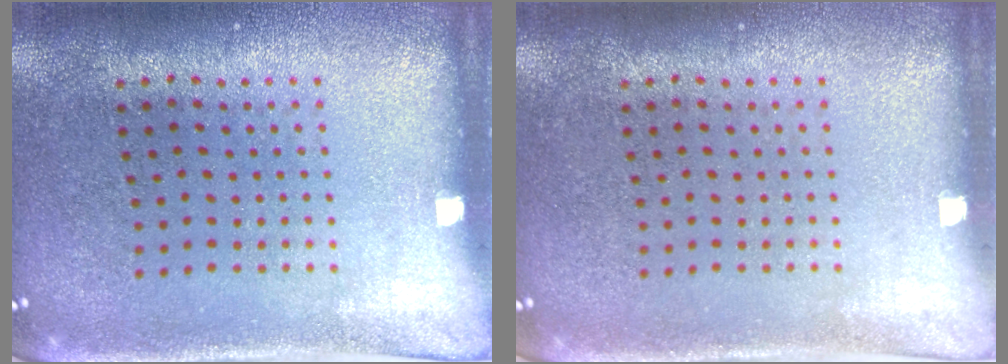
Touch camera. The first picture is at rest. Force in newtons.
{"total": 0.0}